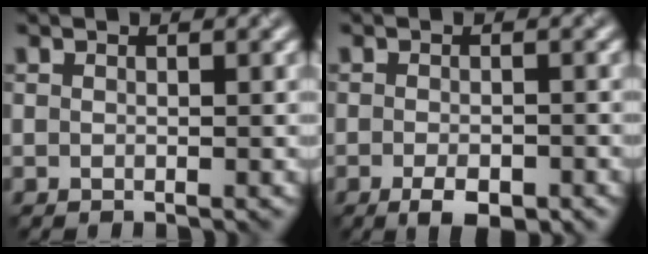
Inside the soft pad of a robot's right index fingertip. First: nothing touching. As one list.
[{"total": 3.1, "force": [-1.7, 1.2, 2.4], "torque": [-0.039, -0.006, -0.026]}]